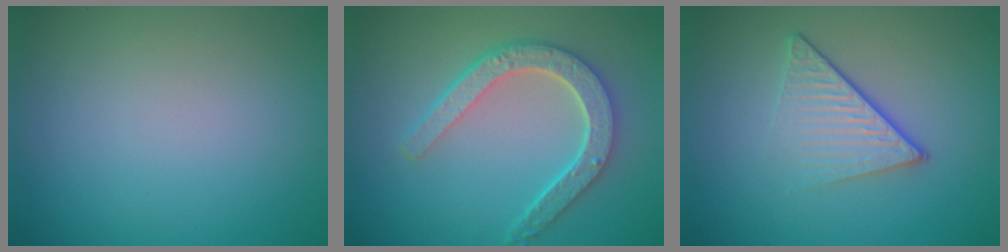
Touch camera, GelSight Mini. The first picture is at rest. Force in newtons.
{"total": 4.8, "press": 3.8, "slide": 2.9}
{"total": 4.3, "press": 2.7, "slide": 3.4}